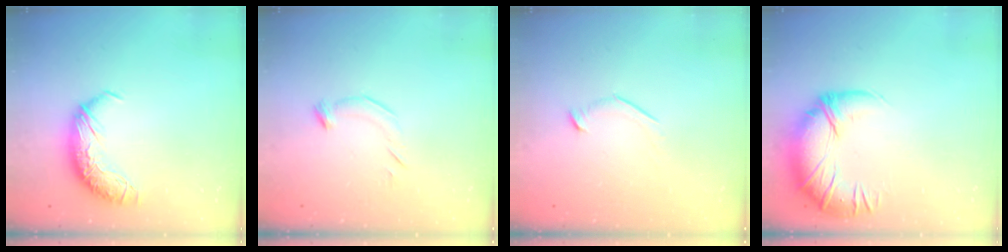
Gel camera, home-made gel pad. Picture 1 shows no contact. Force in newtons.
{"total": 5.6, "press": 5.5, "slide": 0.5}
{"total": 7.2, "press": 7.2, "slide": 0.8}
{"total": 2.9, "press": 0.4, "slide": 2.9}